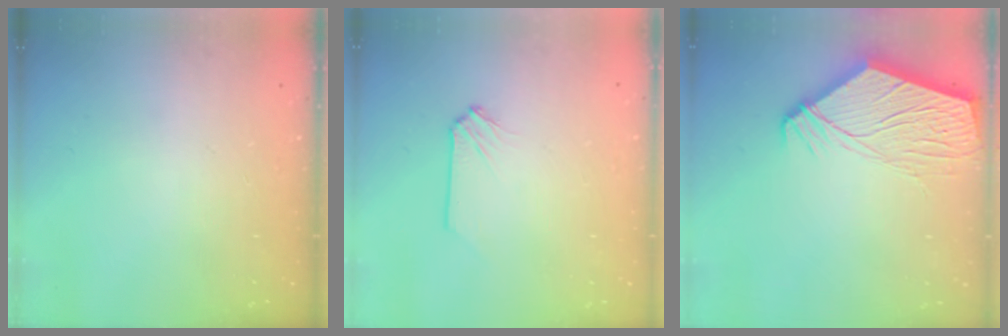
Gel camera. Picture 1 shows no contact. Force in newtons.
{"total": 0.0}
{"total": 13.8, "press": 13.8, "slide": 1.5}